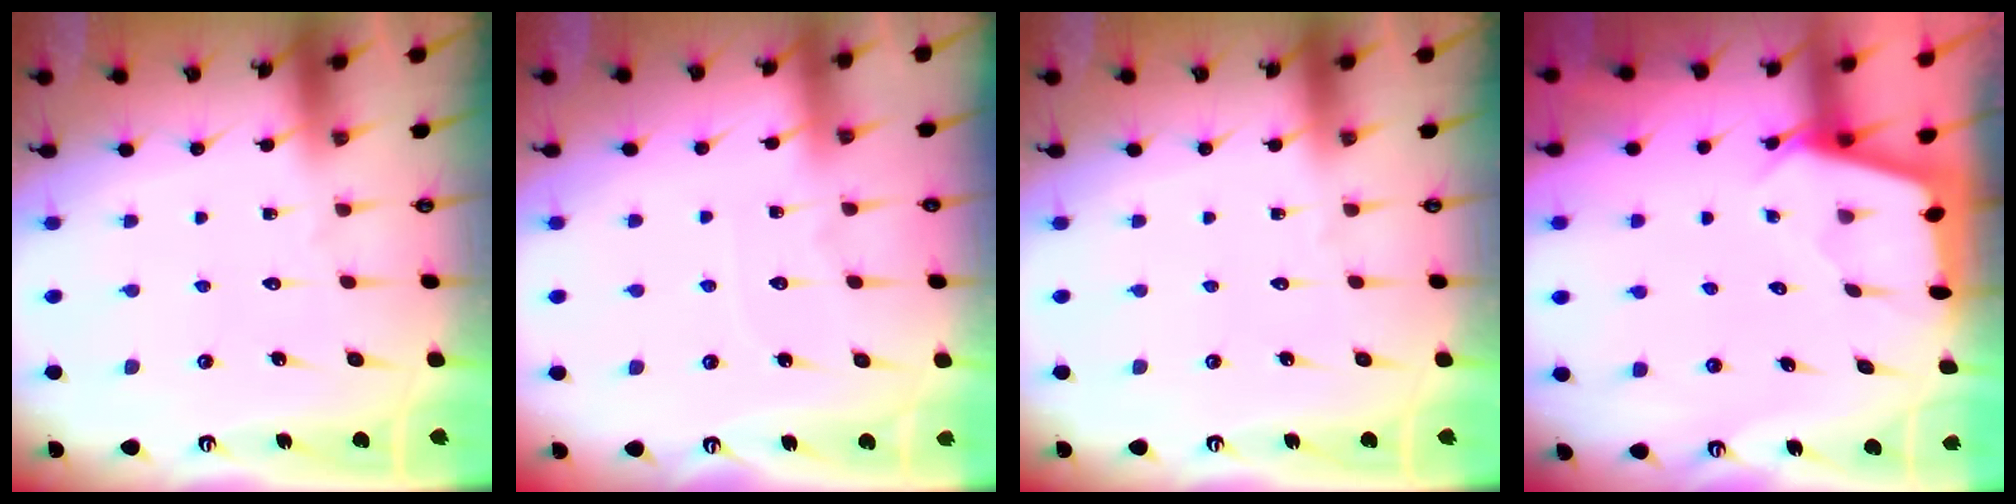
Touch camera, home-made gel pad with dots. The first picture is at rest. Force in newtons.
{"total": 3.4, "press": 3.4, "slide": 0.4}
{"total": 0.0}
{"total": 2.5, "press": 2.5, "slide": 0.3}